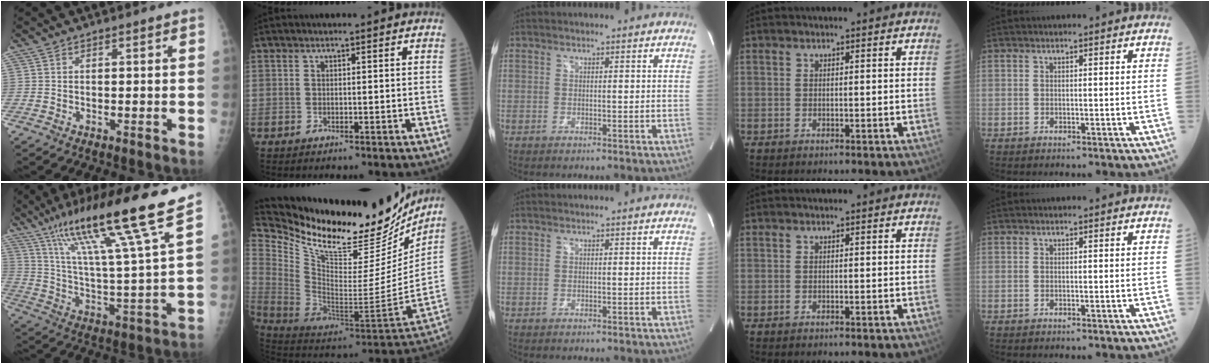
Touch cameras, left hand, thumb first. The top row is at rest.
{"thumb": {"total": 21.5, "force": [15.0, 0.0, 15.4], "torque": [-0.237, -0.065, 0.258]}, "index": {"total": 29.5, "force": [25.1, 7.1, 13.7], "torque": [-0.249, -0.058, 0.383]}}